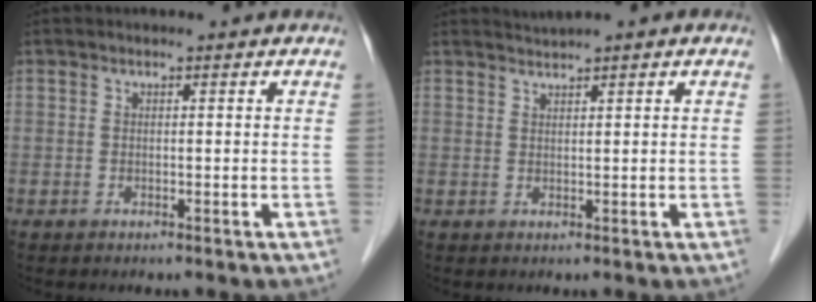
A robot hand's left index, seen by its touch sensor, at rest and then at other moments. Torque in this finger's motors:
{"motor_torque": [0.32, -0.37, 0.04, 0.04]}